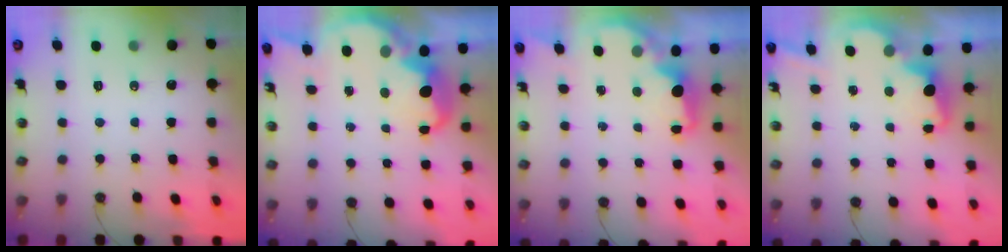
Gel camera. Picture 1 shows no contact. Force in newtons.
{"total": 6.5, "press": 6.4, "slide": 0.6}
{"total": 2.3, "press": 2.2, "slide": 0.7}
{"total": 3.5, "press": 3.4, "slide": 0.7}